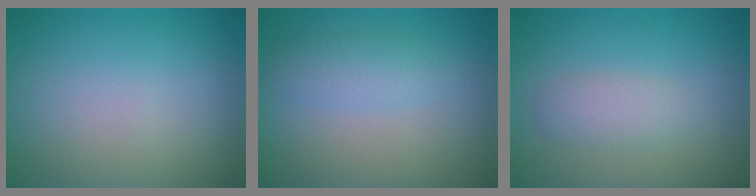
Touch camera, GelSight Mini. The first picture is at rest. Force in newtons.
{"total": 2.1, "press": 2.0, "slide": 0.2}
{"total": 2.1, "press": 2.1, "slide": 0.0}